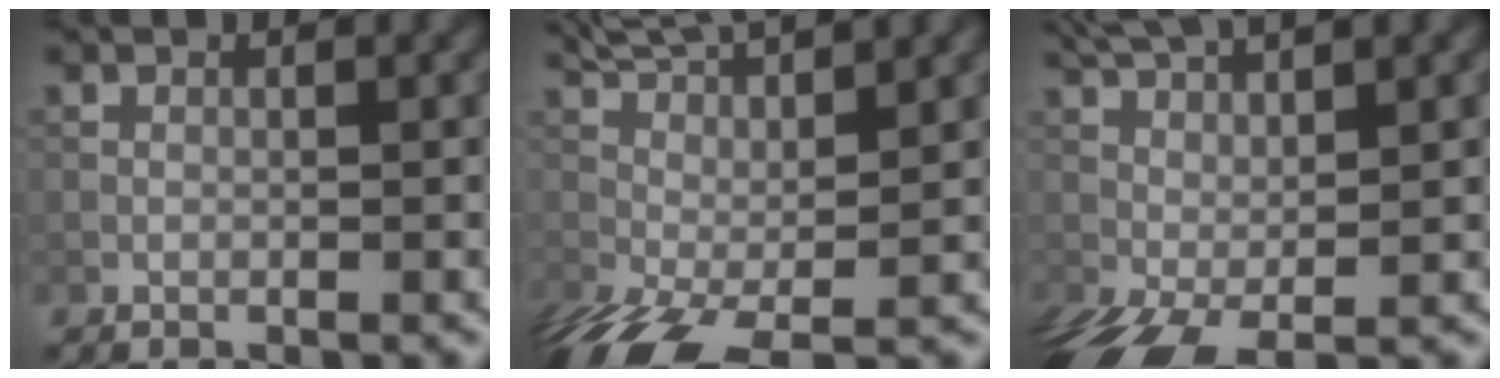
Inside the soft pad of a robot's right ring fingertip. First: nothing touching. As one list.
[{"total": 8.6, "force": [0.6, 3.0, 8.0], "torque": [-0.158, -0.001, 0.009]}, {"total": 7.1, "force": [0.9, 2.6, 6.5], "torque": [-0.134, 0.005, 0.011]}]